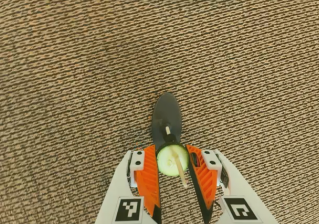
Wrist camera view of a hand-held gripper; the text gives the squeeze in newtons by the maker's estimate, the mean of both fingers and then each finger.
{"total": 9.0, "left": 8.5, "right": 9.5}